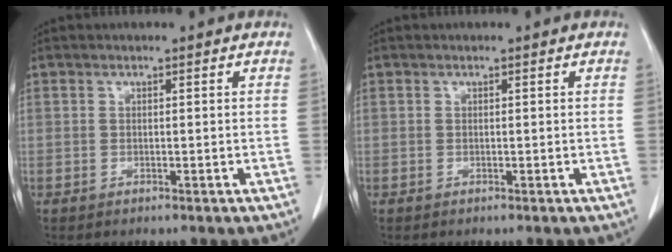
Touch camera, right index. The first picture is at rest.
{"total": 0.0}